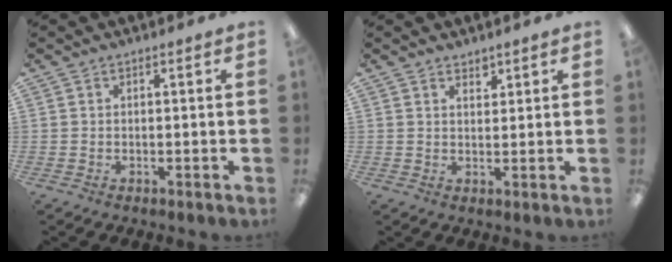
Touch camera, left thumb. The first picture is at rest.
{"total": 2.1, "force": [1.9, 0.8, 0.3], "torque": [0.001, -0.010, 0.035]}